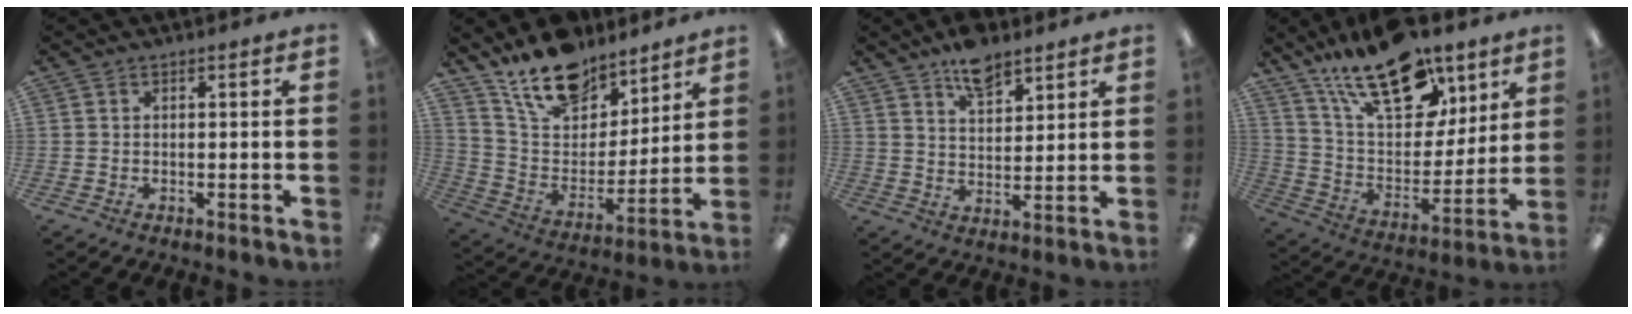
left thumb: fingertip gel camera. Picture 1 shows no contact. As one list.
[{"total": 17.3, "force": [14.0, 8.2, 6.0], "torque": [-0.120, -0.092, 0.258]}, {"total": 8.3, "force": [6.4, 3.8, 3.7], "torque": [-0.057, -0.032, 0.114]}, {"total": 24.1, "force": [15.7, 11.8, 14.1], "torque": [-0.237, -0.082, 0.275]}]